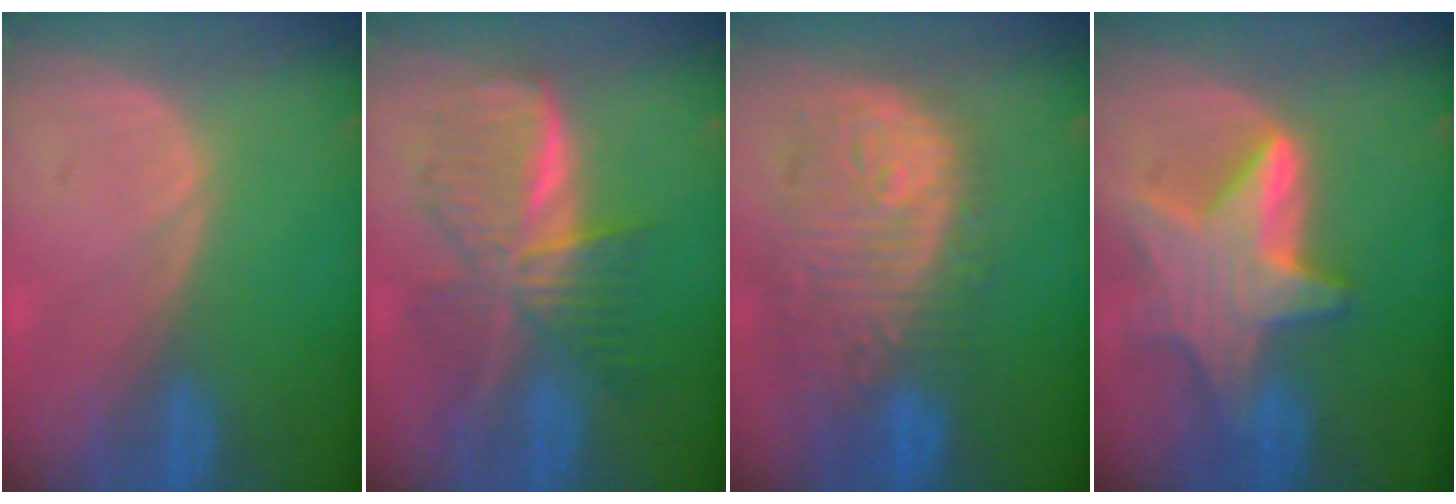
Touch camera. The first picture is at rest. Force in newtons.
{"total": 9.4, "press": 9.4, "slide": 0.7}
{"total": 12.1, "press": 10.8, "slide": 5.5}
{"total": 9.5, "press": 9.5, "slide": 0.6}